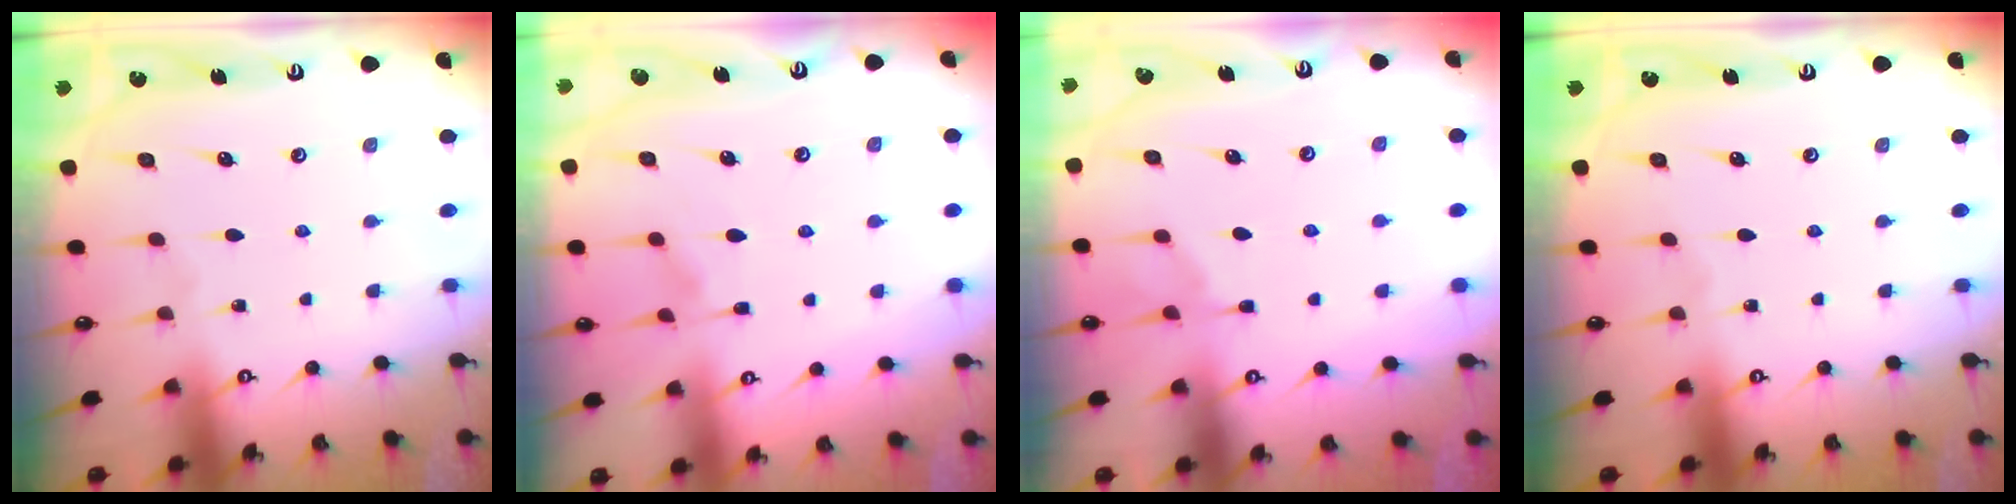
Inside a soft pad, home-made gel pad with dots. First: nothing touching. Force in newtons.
{"total": 1.4, "press": 0.2, "slide": 1.4}
{"total": 1.7, "press": 1.4, "slide": 0.9}
{"total": 0.0}